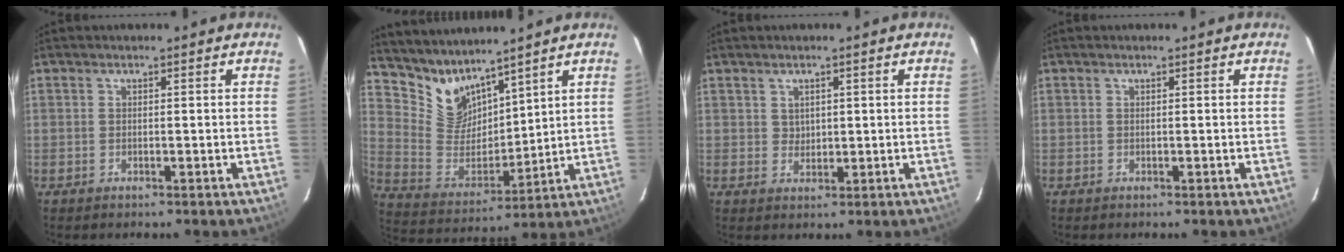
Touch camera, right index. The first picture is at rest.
{"total": 9.7, "force": [8.5, 4.2, 2.1], "torque": [-0.049, -0.010, 0.183]}
{"total": 2.0, "force": [1.0, 1.7, 0.5], "torque": [-0.003, 0.004, 0.020]}
{"total": 0.0}